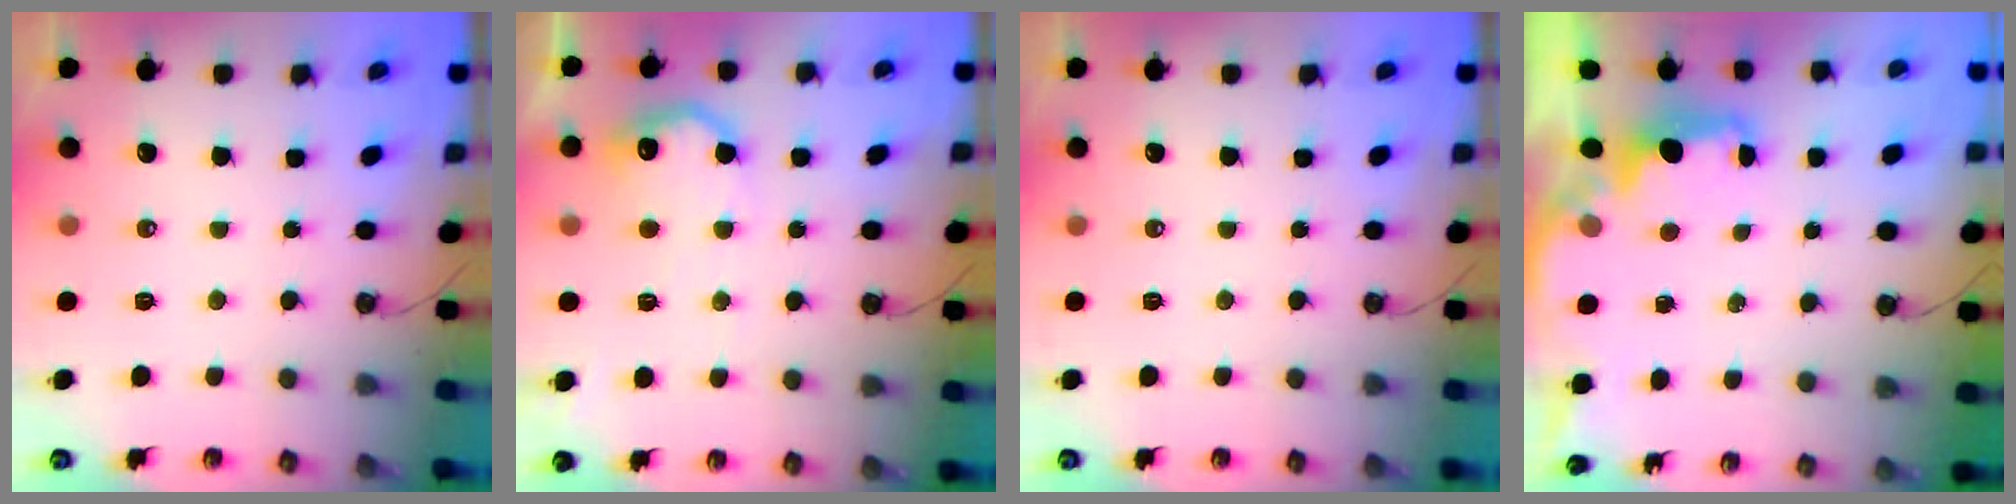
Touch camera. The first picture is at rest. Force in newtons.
{"total": 11.7, "press": 11.7, "slide": 0.4}
{"total": 0.0}
{"total": 1.8, "press": 1.7, "slide": 0.6}